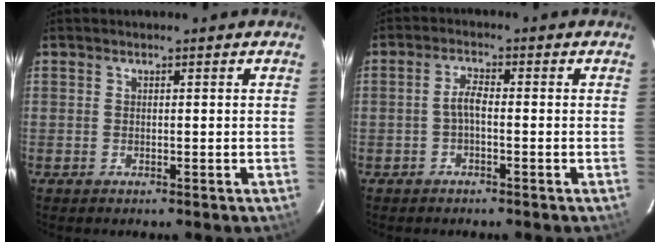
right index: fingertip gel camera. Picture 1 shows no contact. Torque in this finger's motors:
{"motor_torque": [0.35, -0.03, 0.21, 0.07]}